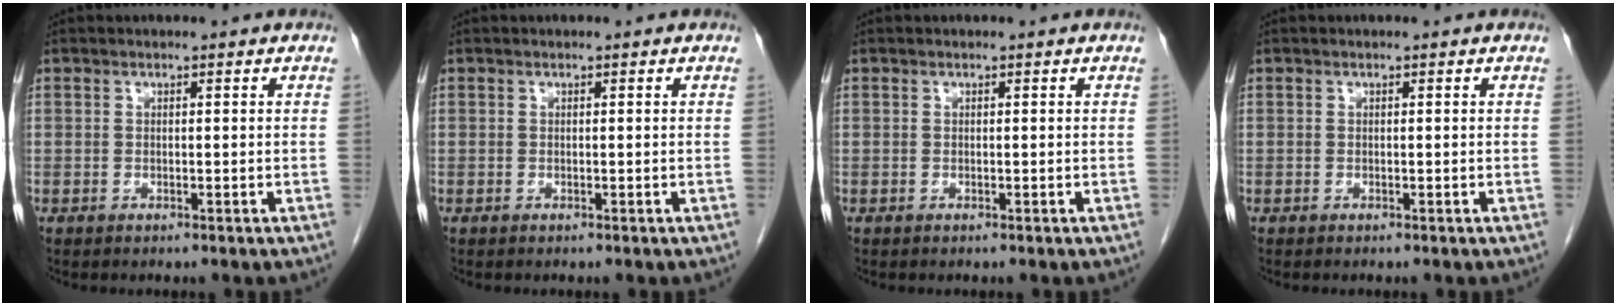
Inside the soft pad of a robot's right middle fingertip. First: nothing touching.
{"total": 0.0}
{"total": 0.0}
{"total": 0.0}